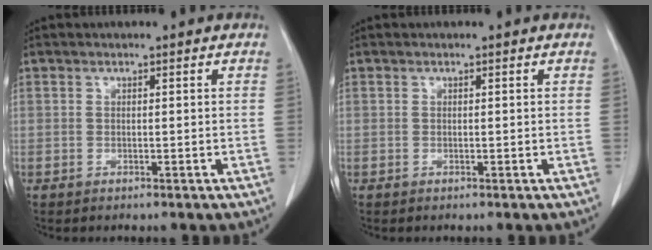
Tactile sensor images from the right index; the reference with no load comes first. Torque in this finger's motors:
{"motor_torque": [0.00, 0.00, 0.00, 0.00]}